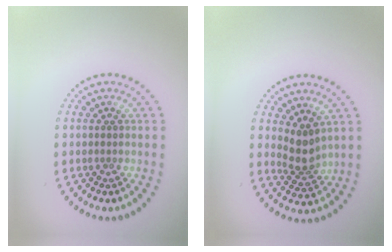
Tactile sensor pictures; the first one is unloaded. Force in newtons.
{"total": 2.8, "press": 2.1, "slide": 1.8}